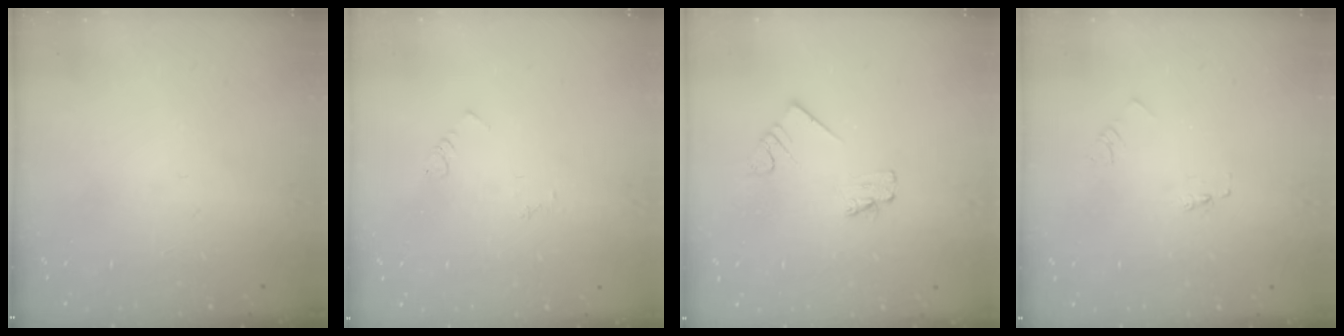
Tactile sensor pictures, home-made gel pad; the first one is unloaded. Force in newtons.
{"total": 2.5, "press": 2.5, "slide": 0.4}
{"total": 2.0, "press": 2.0, "slide": 0.3}
{"total": 1.8, "press": 1.8, "slide": 0.2}